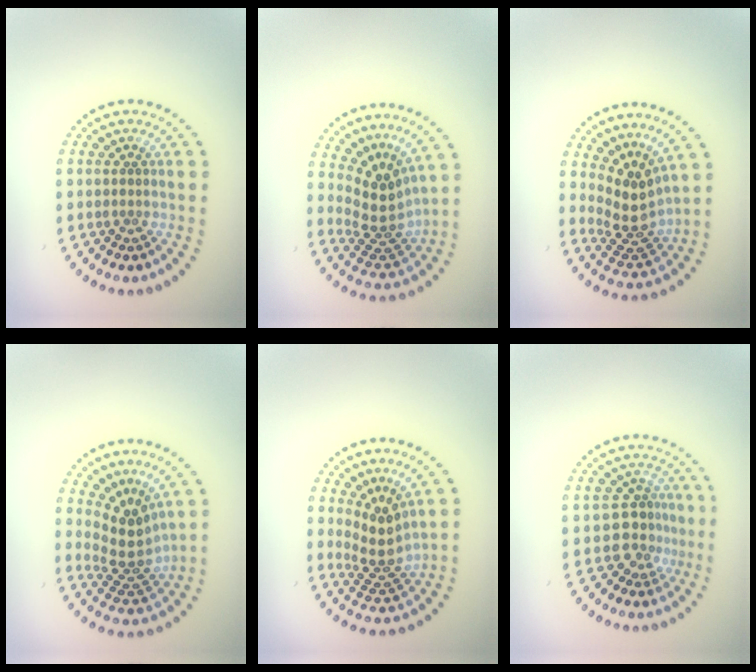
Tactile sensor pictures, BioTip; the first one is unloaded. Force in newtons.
{"total": 4.1, "press": 2.8, "slide": 3.0}
{"total": 4.0, "press": 2.9, "slide": 2.7}
{"total": 3.9, "press": 2.8, "slide": 2.8}
{"total": 3.5, "press": 2.6, "slide": 2.4}
{"total": 3.2, "press": 2.6, "slide": 1.9}